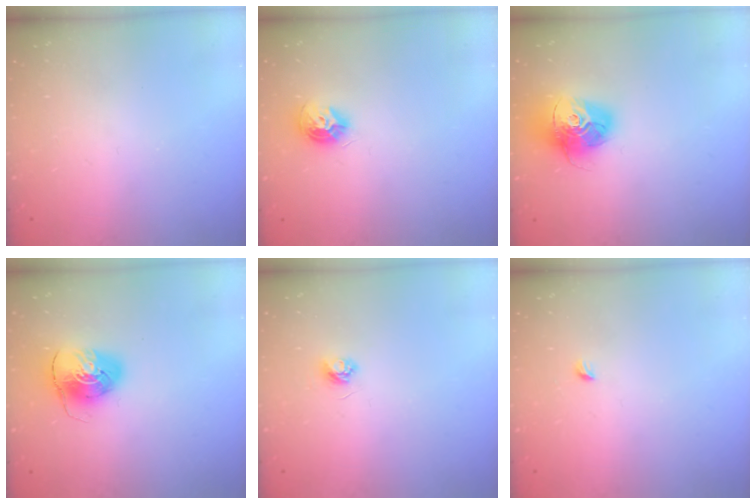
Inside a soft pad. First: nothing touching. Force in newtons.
{"total": 8.9, "press": 8.9, "slide": 0.5}
{"total": 16.1, "press": 16.0, "slide": 1.5}
{"total": 7.9, "press": 7.9, "slide": 0.7}
{"total": 3.4, "press": 3.4, "slide": 0.4}
{"total": 2.7, "press": 2.6, "slide": 0.6}